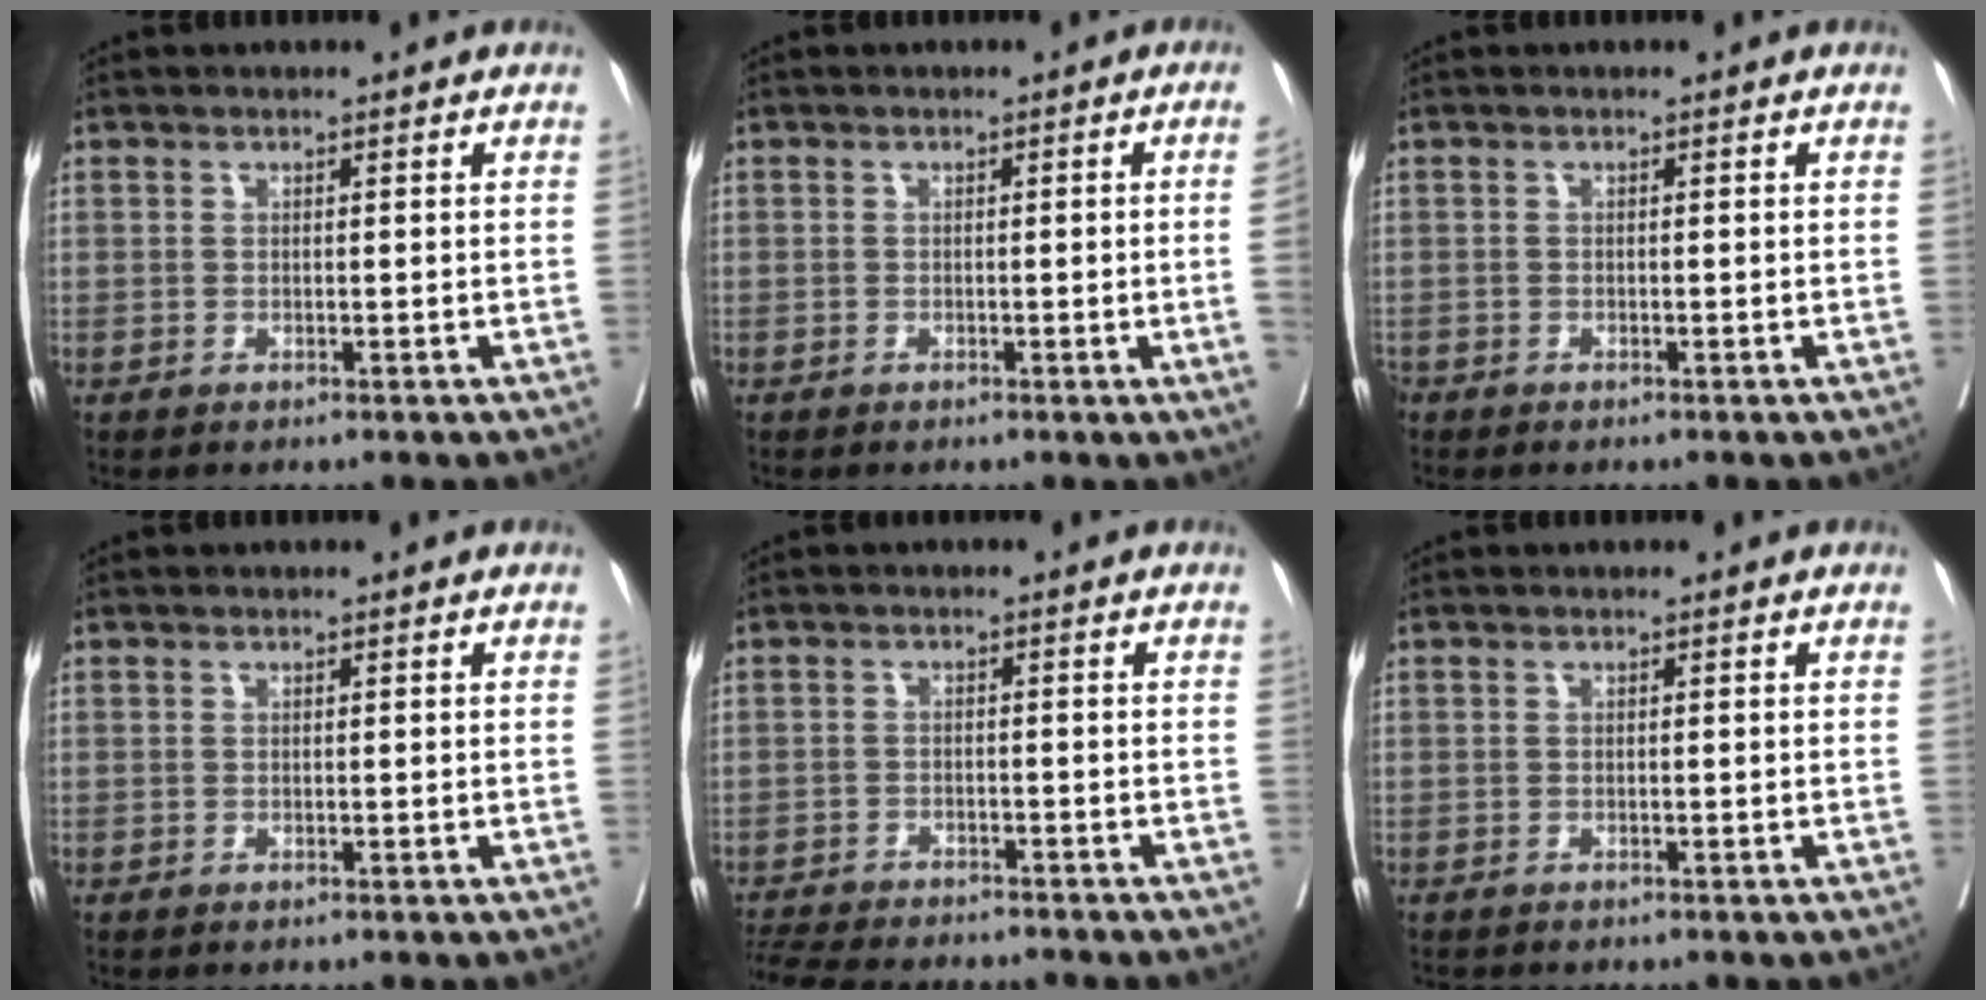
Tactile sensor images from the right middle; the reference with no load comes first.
{"total": 2.7, "force": [-0.4, -0.9, 2.5], "torque": [-0.030, -0.003, -0.003]}
{"total": 1.4, "force": [-1.1, 0.7, 0.3], "torque": [-0.011, -0.001, -0.022]}
{"total": 0.0}
{"total": 12.1, "force": [-11.1, 2.1, 4.4], "torque": [-0.083, -0.012, -0.162]}
{"total": 1.1, "force": [-1.1, 0.3, 0.2], "torque": [-0.013, -0.004, -0.018]}